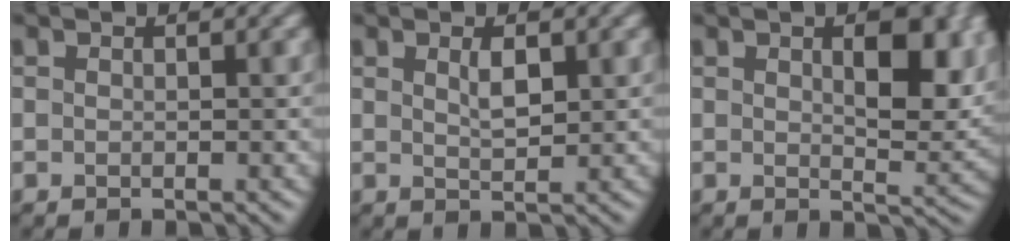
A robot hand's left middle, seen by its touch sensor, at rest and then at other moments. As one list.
[{"total": 1.9, "force": [0.8, 0.6, 1.6], "torque": [-0.031, -0.001, 0.016]}, {"total": 5.9, "force": [1.9, 2.3, 5.1], "torque": [-0.068, -0.003, 0.033]}]